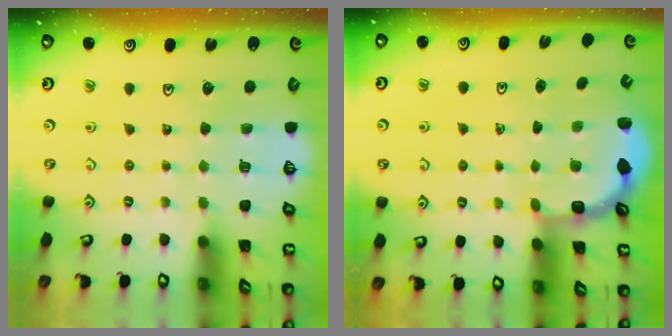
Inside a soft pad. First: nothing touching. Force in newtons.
{"total": 2.9, "press": 2.4, "slide": 1.8}